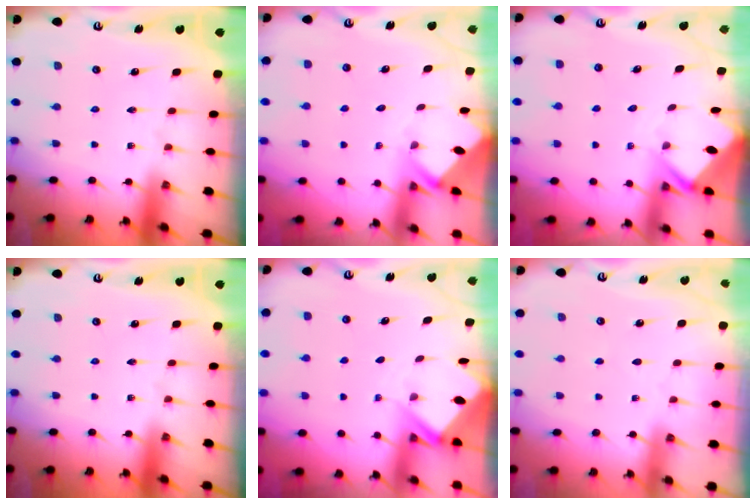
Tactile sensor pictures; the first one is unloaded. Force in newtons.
{"total": 3.0, "press": 3.0, "slide": 0.1}
{"total": 3.4, "press": 3.4, "slide": 0.3}
{"total": 0.0}
{"total": 3.1, "press": 3.1, "slide": 0.3}
{"total": 2.8, "press": 2.8, "slide": 0.4}